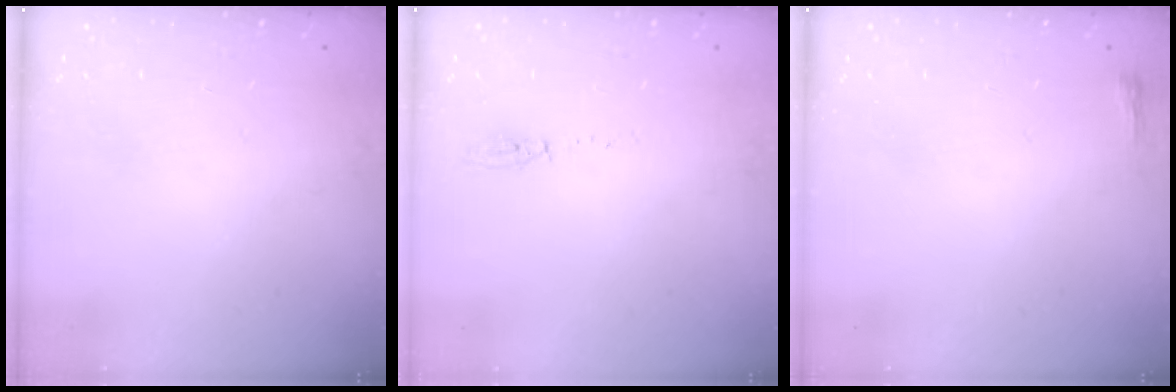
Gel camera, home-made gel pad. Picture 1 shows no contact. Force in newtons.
{"total": 3.4, "press": 3.3, "slide": 0.8}
{"total": 2.3, "press": 2.2, "slide": 0.7}